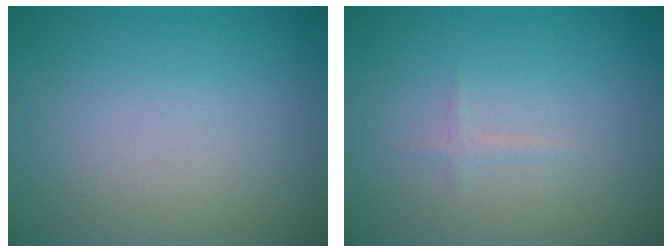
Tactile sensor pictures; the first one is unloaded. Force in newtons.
{"total": 0.6, "press": 0.6, "slide": 0.0}